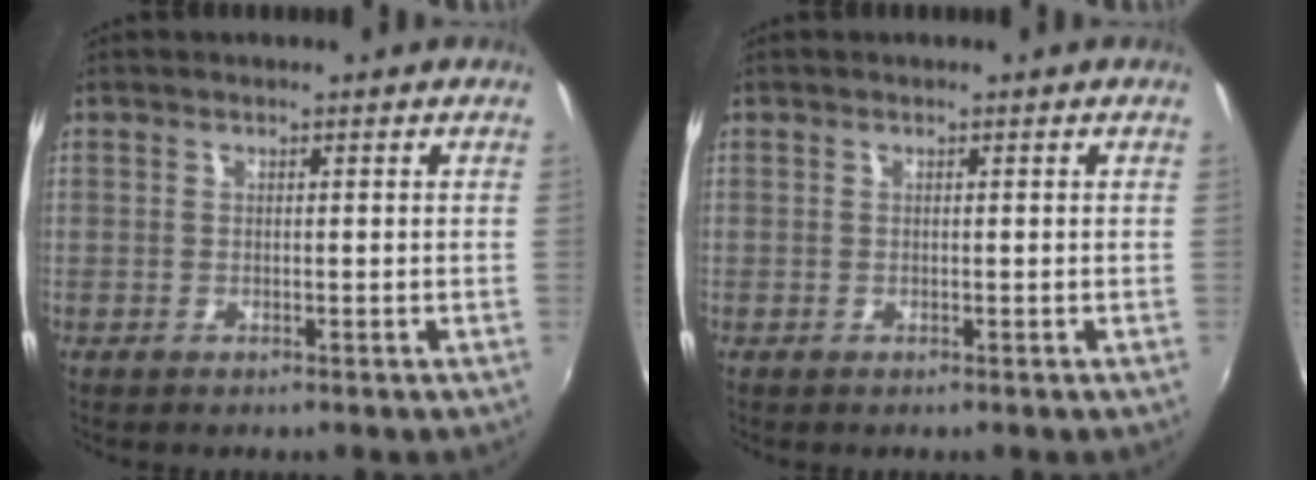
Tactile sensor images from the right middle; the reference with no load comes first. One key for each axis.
{"total": 0.0}